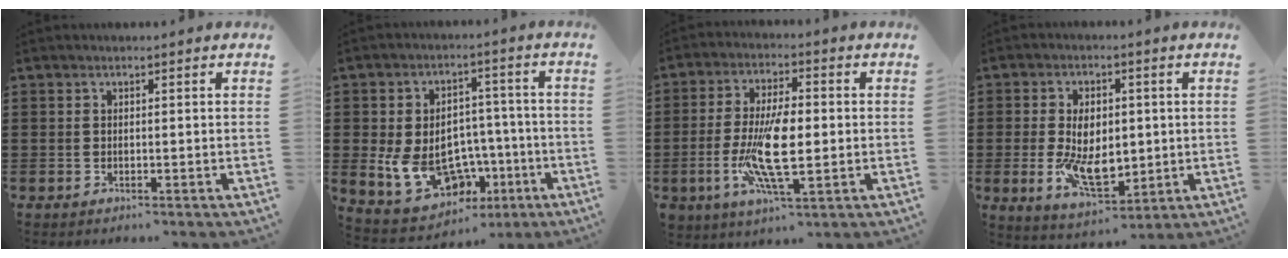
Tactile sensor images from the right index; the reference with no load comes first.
{"total": 10.8, "force": [-2.5, 8.4, 6.3], "torque": [-0.119, 0.010, -0.036]}
{"total": 11.4, "force": [-1.4, 4.2, 10.5], "torque": [-0.227, -0.011, -0.027]}
{"total": 9.2, "force": [-0.7, 5.4, 7.3], "torque": [-0.149, 0.000, -0.018]}